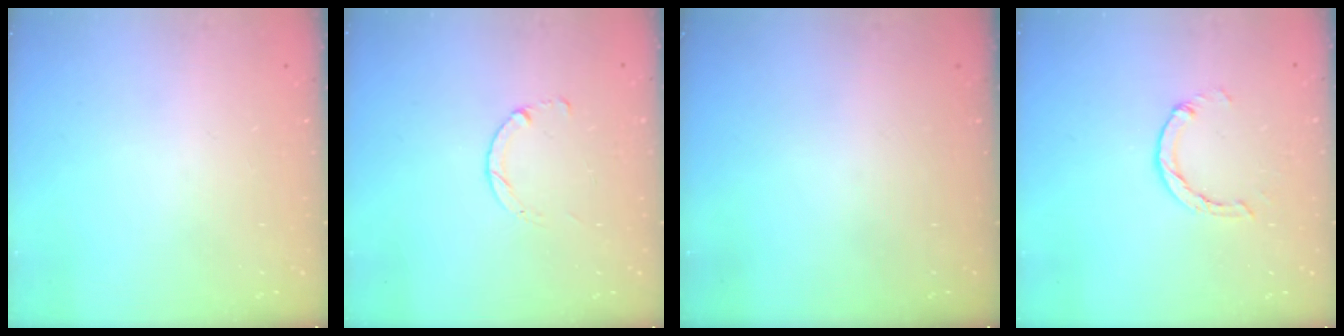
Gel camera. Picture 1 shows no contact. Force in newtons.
{"total": 1.8, "press": 1.8, "slide": 0.2}
{"total": 0.0}
{"total": 2.9, "press": 2.9, "slide": 0.4}